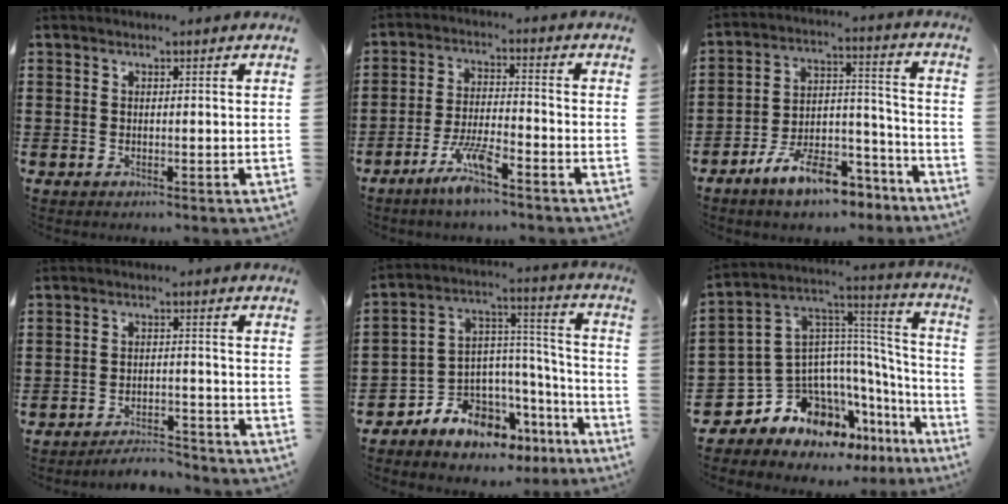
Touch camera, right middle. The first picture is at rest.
{"total": 6.9, "force": [-4.8, 1.1, 4.8], "torque": [-0.105, -0.005, -0.089]}
{"total": 10.7, "force": [-8.8, 3.1, 5.3], "torque": [-0.090, 0.037, -0.166]}
{"total": 3.8, "force": [-3.7, 0.3, 0.6], "torque": [-0.014, 0.005, -0.078]}
{"total": 6.9, "force": [-5.9, 3.4, -0.6], "torque": [-0.011, -0.007, -0.116]}
{"total": 10.9, "force": [-8.0, 6.4, 3.7], "torque": [-0.118, -0.016, -0.154]}